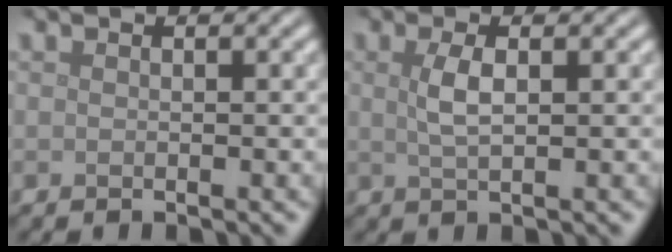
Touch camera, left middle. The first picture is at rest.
{"total": 2.2, "force": [0.5, 0.7, 2.0], "torque": [-0.043, 0.003, 0.011]}